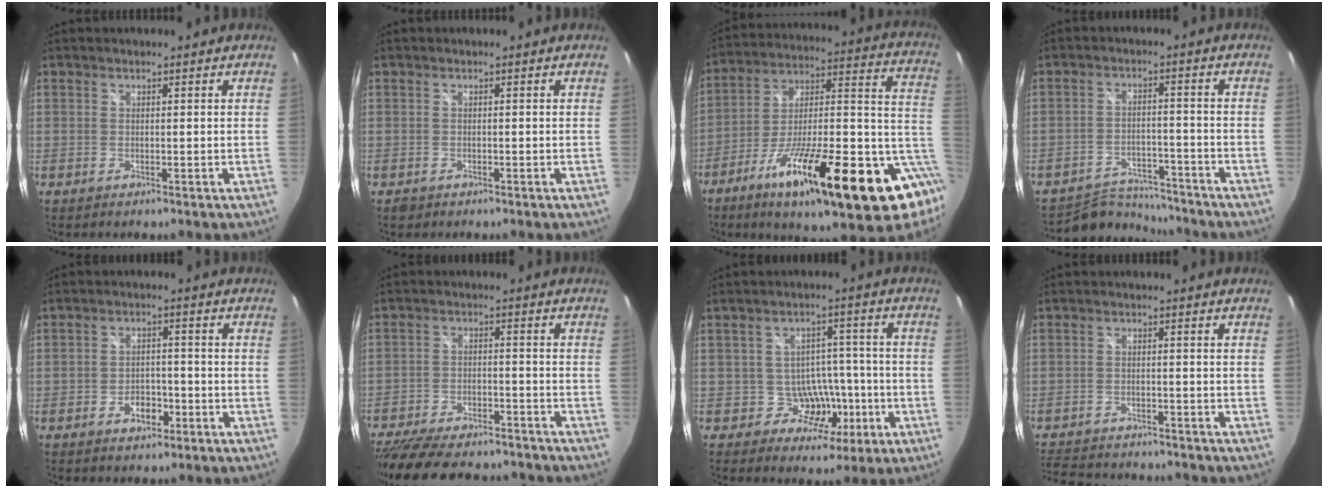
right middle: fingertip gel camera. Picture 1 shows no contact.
{"total": 1.4, "force": [-0.8, 1.0, 0.5], "torque": [-0.012, -0.003, -0.013]}
{"total": 28.1, "force": [-8.1, 6.4, 26.2], "torque": [-0.361, -0.009, -0.127]}
{"total": 9.1, "force": [-8.7, 2.3, 1.3], "torque": [-0.041, 0.011, -0.130]}
{"total": 3.9, "force": [-2.0, 2.7, 2.1], "torque": [-0.042, 0.007, -0.024]}
{"total": 20.2, "force": [-17.0, 6.2, 9.0], "torque": [-0.191, -0.024, -0.246]}
{"total": 6.7, "force": [-2.3, 6.0, 2.0], "torque": [-0.035, 0.029, -0.020]}
{"total": 12.1, "force": [-10.6, 3.9, 4.3], "torque": [-0.110, -0.005, -0.162]}